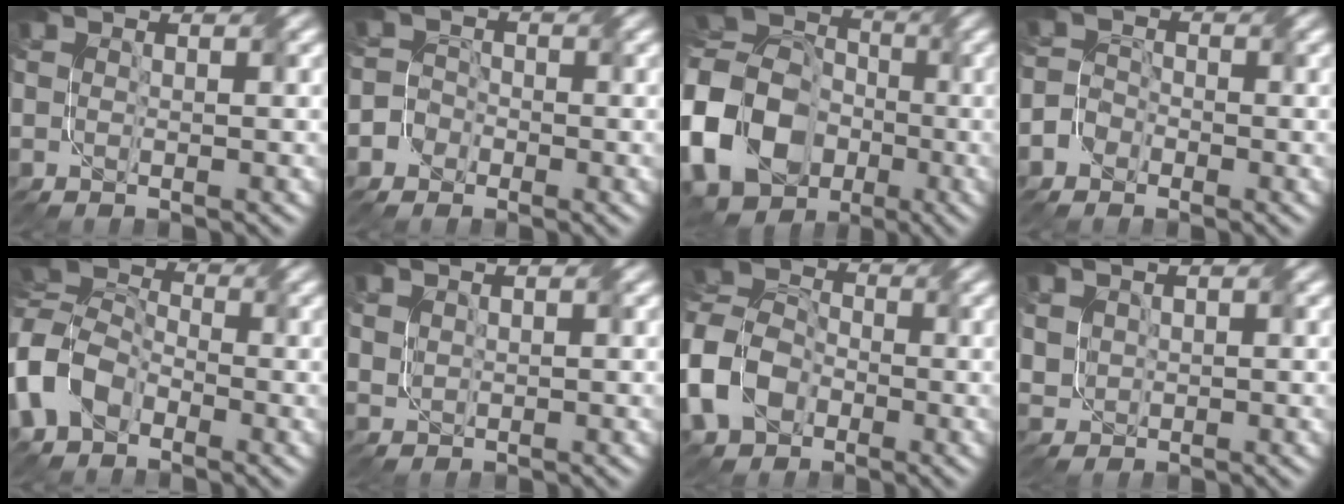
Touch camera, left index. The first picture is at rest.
{"total": 3.4, "force": [-2.2, 2.5, -0.2], "torque": [0.023, 0.006, -0.049]}
{"total": 16.7, "force": [-4.7, 13.1, 9.3], "torque": [-0.220, 0.002, -0.101]}
{"total": 3.1, "force": [-2.1, 2.2, 0.2], "torque": [0.014, 0.007, -0.045]}
{"total": 7.2, "force": [-2.8, 5.0, 4.4], "torque": [-0.099, 0.014, -0.073]}
{"total": 1.0, "force": [0.6, 0.7, 0.3], "torque": [-0.027, -0.001, 0.029]}
{"total": 7.8, "force": [-3.4, 5.5, 4.3], "torque": [-0.105, 0.008, -0.084]}
{"total": 1.6, "force": [0.5, 1.4, 0.4], "torque": [-0.036, 0.003, 0.031]}